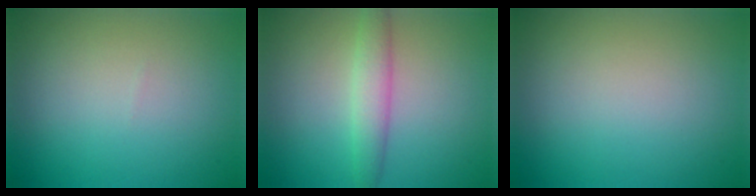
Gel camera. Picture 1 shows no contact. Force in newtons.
{"total": 2.9, "press": 2.9, "slide": 0.1}
{"total": 0.0}